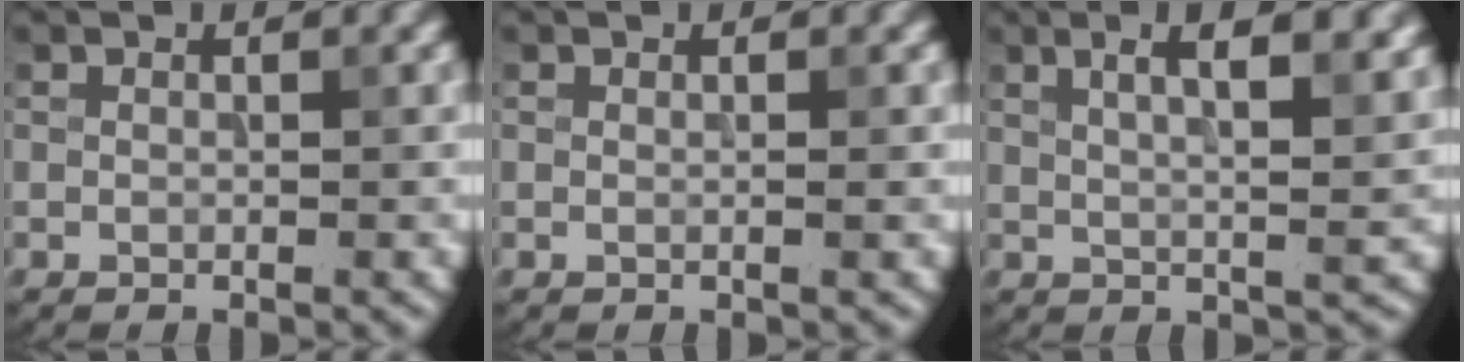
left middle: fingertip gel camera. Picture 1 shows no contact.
{"total": 0.7, "force": [0.0, 0.2, 0.7], "torque": [-0.006, 0.001, -0.002]}
{"total": 6.9, "force": [3.2, 2.1, 5.7], "torque": [-0.052, 0.019, 0.034]}